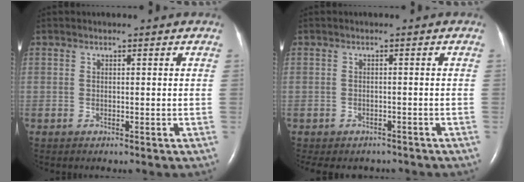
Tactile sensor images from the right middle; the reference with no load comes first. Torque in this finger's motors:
{"motor_torque": [0.60, -0.61, 0.00, 0.01]}